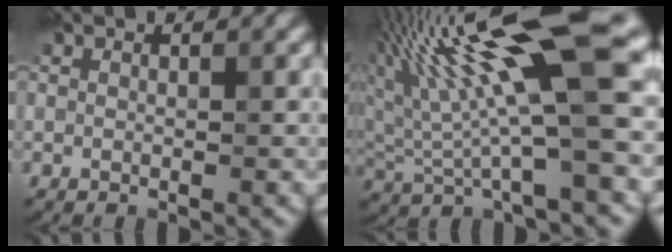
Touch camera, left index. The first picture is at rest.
{"total": 12.1, "force": [3.7, 2.0, 11.3], "torque": [-0.229, 0.006, 0.095]}